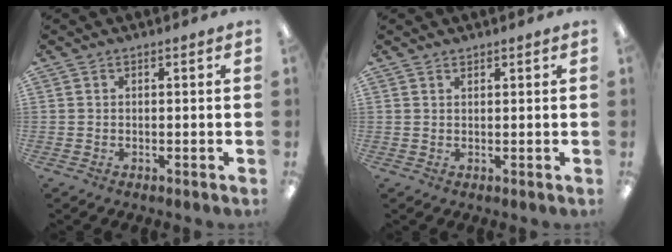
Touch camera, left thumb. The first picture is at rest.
{"total": 1.0, "force": [1.0, 0.2, 0.1], "torque": [-0.002, -0.001, 0.018]}